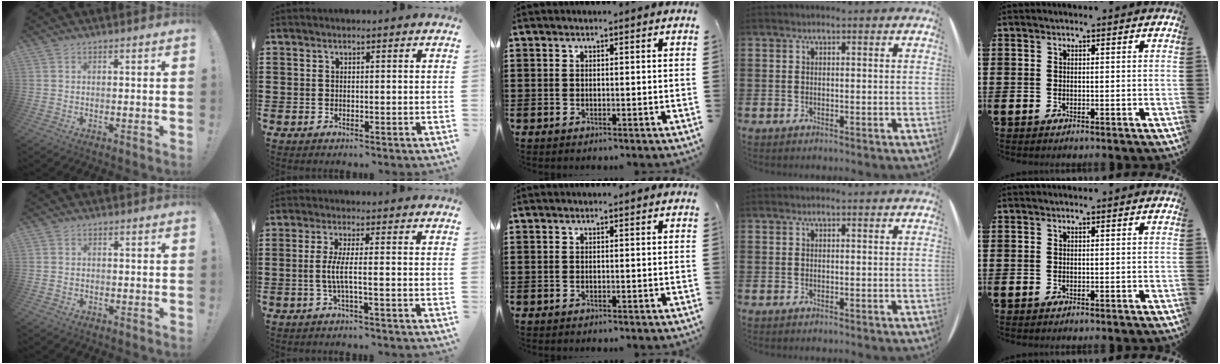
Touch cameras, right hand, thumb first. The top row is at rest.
{"thumb": {"total": 1.2, "force": [-0.4, 1.1, 0.3], "torque": [-0.010, 0.005, -0.007]}, "index": {"total": 4.2, "force": [-1.2, -0.1, 4.1], "torque": [-0.097, -0.014, -0.032]}}